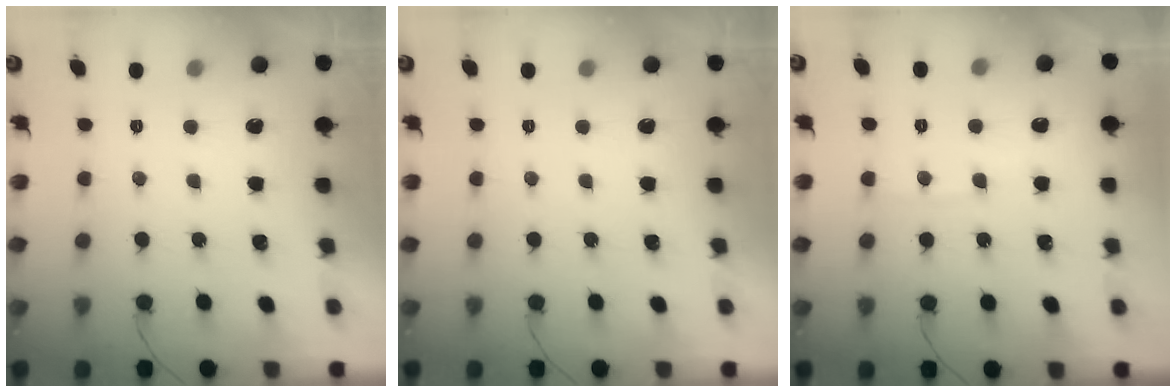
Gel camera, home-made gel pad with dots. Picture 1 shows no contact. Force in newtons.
{"total": 0.0}
{"total": 3.9, "press": 3.9, "slide": 0.6}